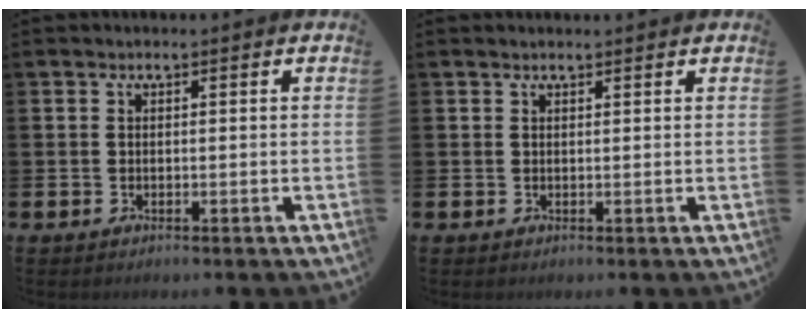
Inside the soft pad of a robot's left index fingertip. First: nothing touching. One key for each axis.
{"total": 0.6, "fx": 0.6, "fy": 0.0, "fz": 0.1, "tx": -0.004, "ty": 0.002, "tz": 0.011}